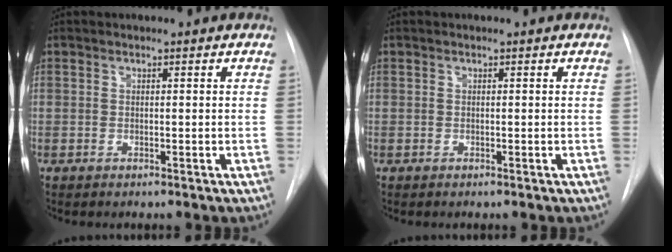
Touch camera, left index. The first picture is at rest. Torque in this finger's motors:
{"motor_torque": [0.00, 0.00, 0.00, 0.01]}